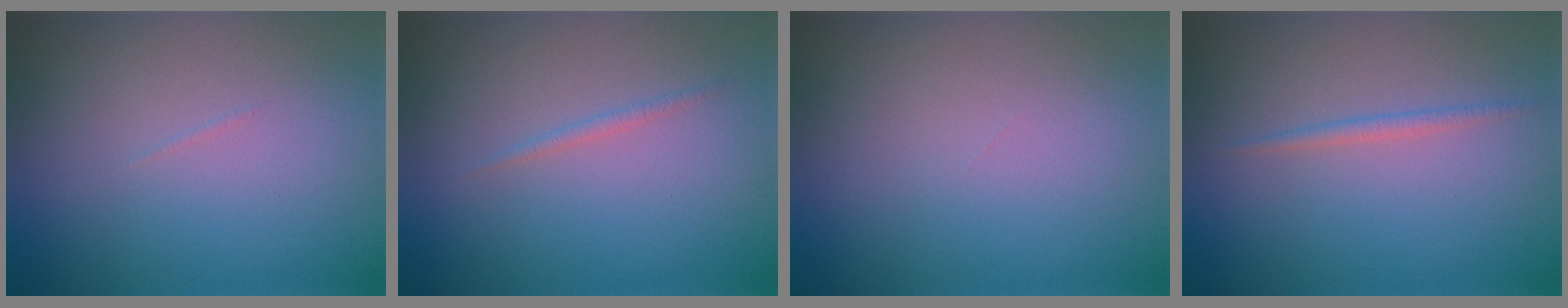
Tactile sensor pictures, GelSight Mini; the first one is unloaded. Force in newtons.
{"total": 0.6, "press": 0.6, "slide": 0.0}
{"total": 0.0}
{"total": 0.7, "press": 0.7, "slide": 0.1}